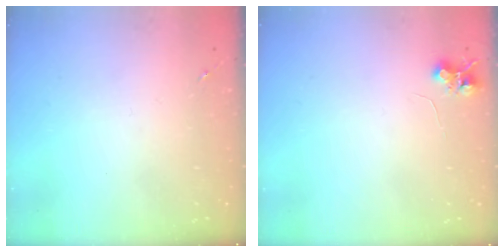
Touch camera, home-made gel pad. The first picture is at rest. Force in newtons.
{"total": 6.5, "press": 6.4, "slide": 0.9}